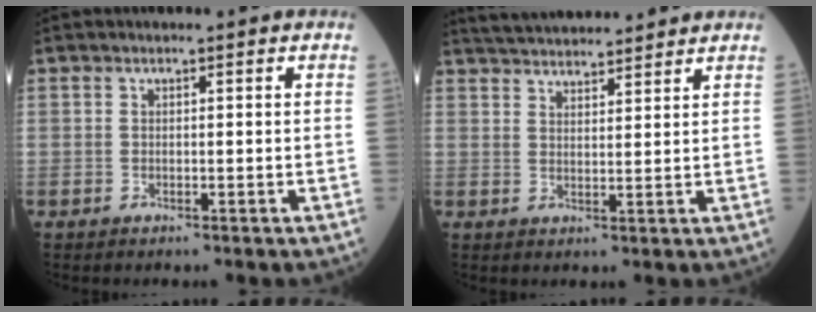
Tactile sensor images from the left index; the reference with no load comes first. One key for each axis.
{"total": 12.0, "fx": 11.3, "fy": 1.6, "fz": 3.6, "tx": -0.064, "ty": 0.030, "tz": 0.173}